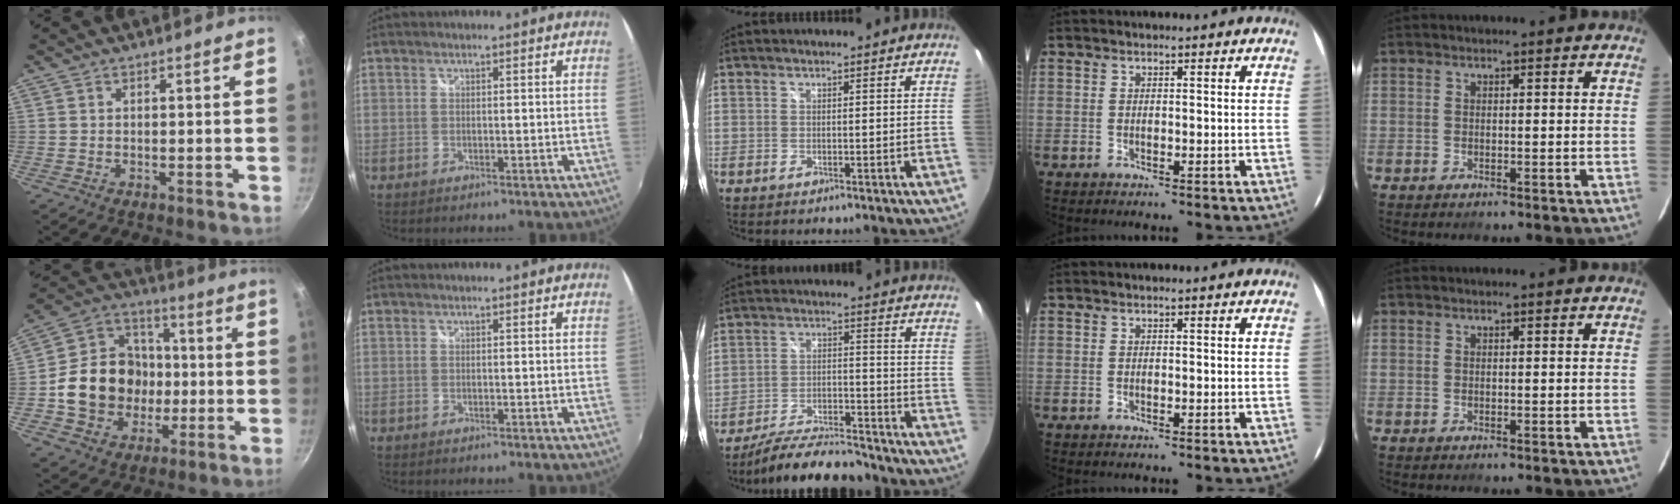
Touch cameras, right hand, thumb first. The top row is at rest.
{"thumb": {"total": 17.6, "force": [-2.0, 15.2, 8.6], "torque": [-0.118, 0.036, -0.033]}, "middle": {"total": 14.3, "force": [-12.8, 3.2, 5.5], "torque": [-0.113, -0.001, -0.195]}}